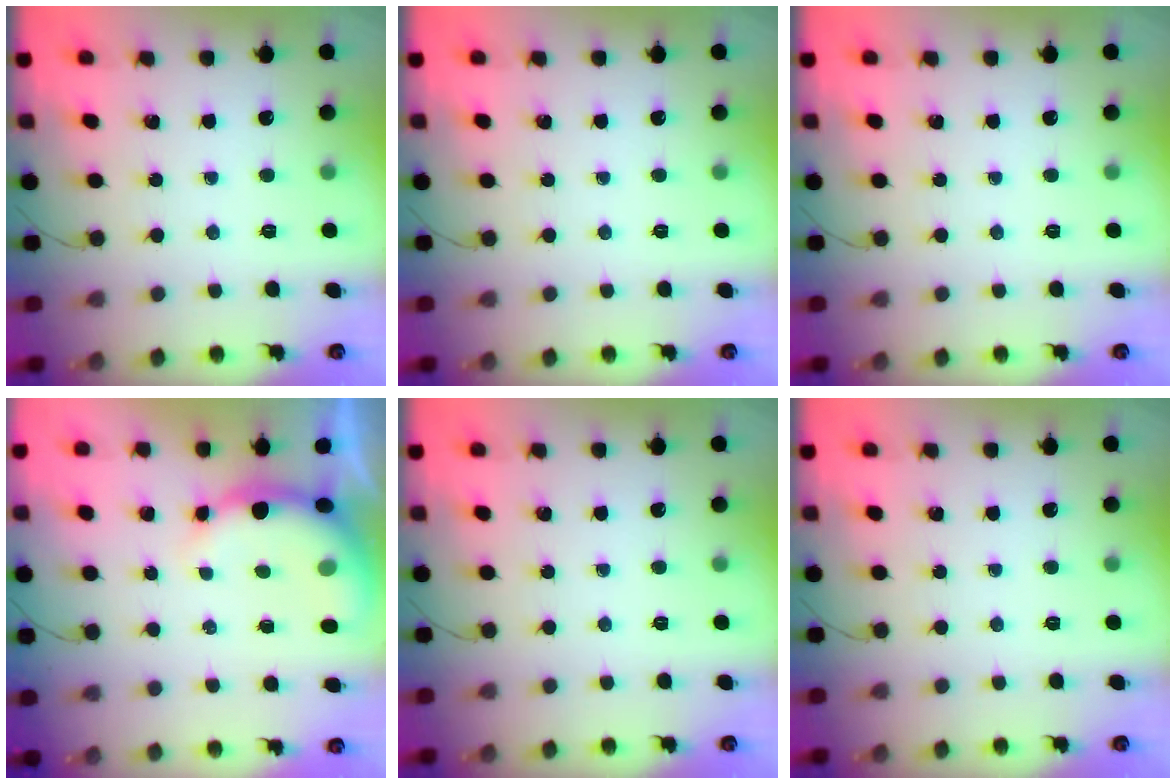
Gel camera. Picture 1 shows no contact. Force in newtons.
{"total": 0.0}
{"total": 0.0}
{"total": 7.9, "press": 7.7, "slide": 1.4}
{"total": 0.0}
{"total": 0.0}